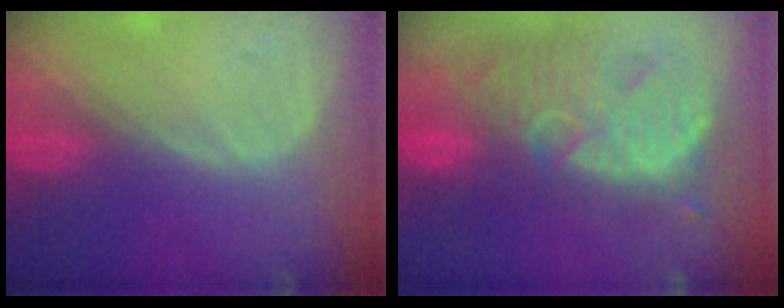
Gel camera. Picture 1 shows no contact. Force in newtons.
{"total": 12.4, "press": 11.0, "slide": 5.7}